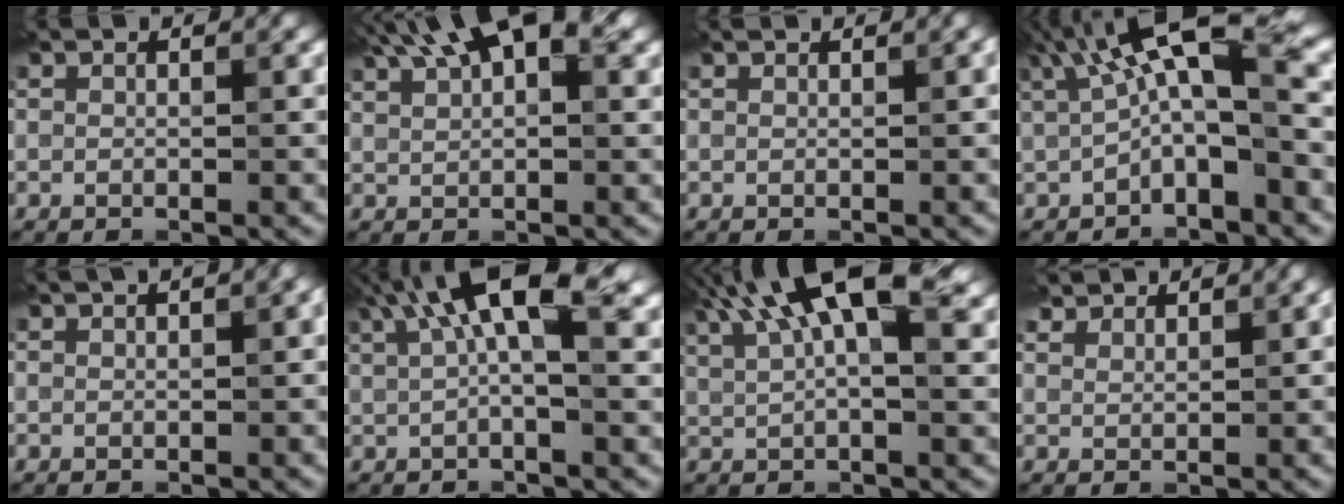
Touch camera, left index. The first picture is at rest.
{"total": 9.3, "force": [5.4, 3.6, 6.6], "torque": [-0.107, 0.030, 0.077]}
{"total": 0.7, "force": [0.6, 0.0, 0.2], "torque": [-0.003, 0.002, 0.008]}
{"total": 7.5, "force": [1.3, 2.3, 7.0], "torque": [-0.116, 0.015, 0.009]}
{"total": 2.0, "force": [1.1, 0.5, 1.6], "torque": [-0.016, 0.004, 0.013]}
{"total": 7.2, "force": [3.1, 1.9, 6.2], "torque": [-0.106, 0.013, 0.046]}
{"total": 10.3, "force": [5.0, 3.5, 8.3], "torque": [-0.151, 0.023, 0.080]}
{"total": 2.7, "force": [2.5, 0.5, 0.6], "torque": [-0.014, 0.007, 0.046]}